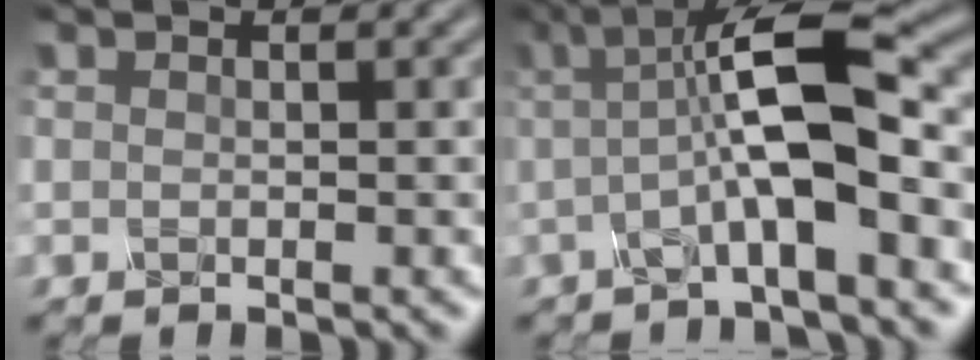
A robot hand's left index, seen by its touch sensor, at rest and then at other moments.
{"total": 8.0, "force": [-0.1, 1.8, 7.8], "torque": [-0.128, 0.015, -0.013]}